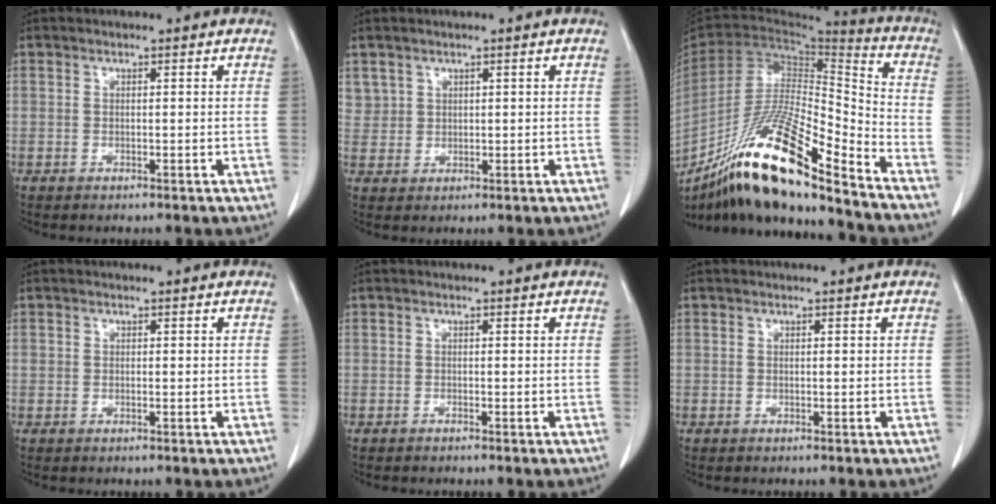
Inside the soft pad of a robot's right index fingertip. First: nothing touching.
{"total": 2.8, "force": [1.6, 2.3, -0.1], "torque": [0.013, 0.005, 0.030]}
{"total": 20.4, "force": [-14.6, 2.4, 14.0], "torque": [-0.266, -0.016, -0.266]}
{"total": 0.6, "force": [0.0, 0.4, 0.3], "torque": [-0.009, 0.004, 0.001]}
{"total": 0.0}
{"total": 0.0}